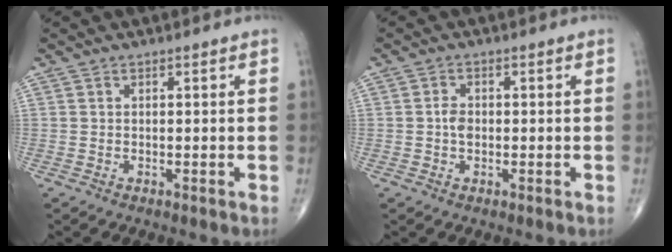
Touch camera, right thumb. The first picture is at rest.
{"total": 2.1, "force": [-0.2, 1.4, 1.5], "torque": [-0.024, 0.004, -0.007]}